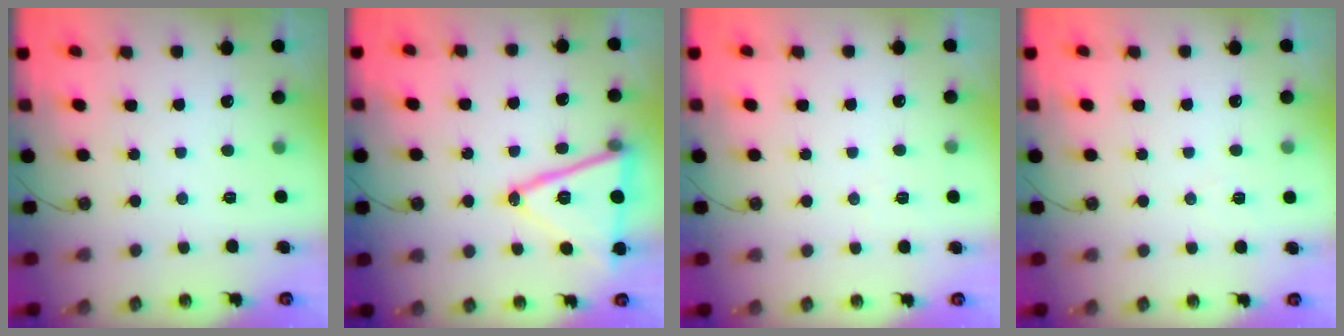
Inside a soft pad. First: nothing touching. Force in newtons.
{"total": 17.8, "press": 17.4, "slide": 3.5}
{"total": 6.9, "press": 5.5, "slide": 4.1}
{"total": 6.3, "press": 4.7, "slide": 4.2}